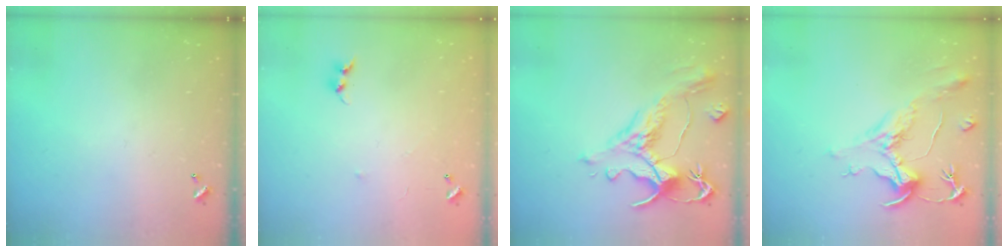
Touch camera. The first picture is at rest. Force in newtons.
{"total": 6.4, "press": 6.3, "slide": 0.6}
{"total": 1.6, "press": 0.7, "slide": 1.4}
{"total": 2.2, "press": 1.7, "slide": 1.4}